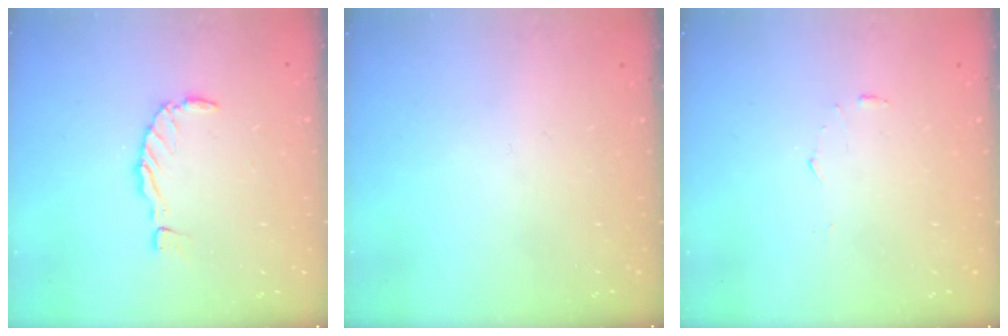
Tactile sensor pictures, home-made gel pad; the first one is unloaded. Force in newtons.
{"total": 0.0}
{"total": 3.6, "press": 3.6, "slide": 0.2}